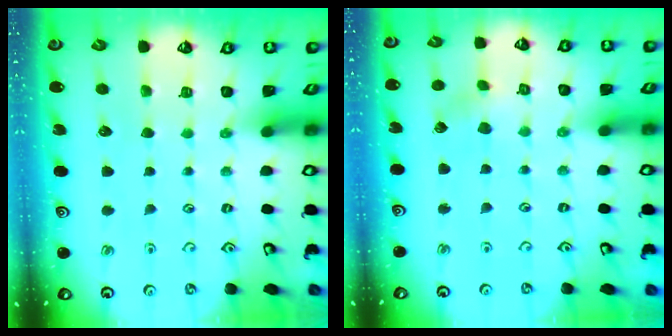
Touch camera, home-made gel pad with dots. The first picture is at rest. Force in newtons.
{"total": 2.3, "press": 2.2, "slide": 0.3}